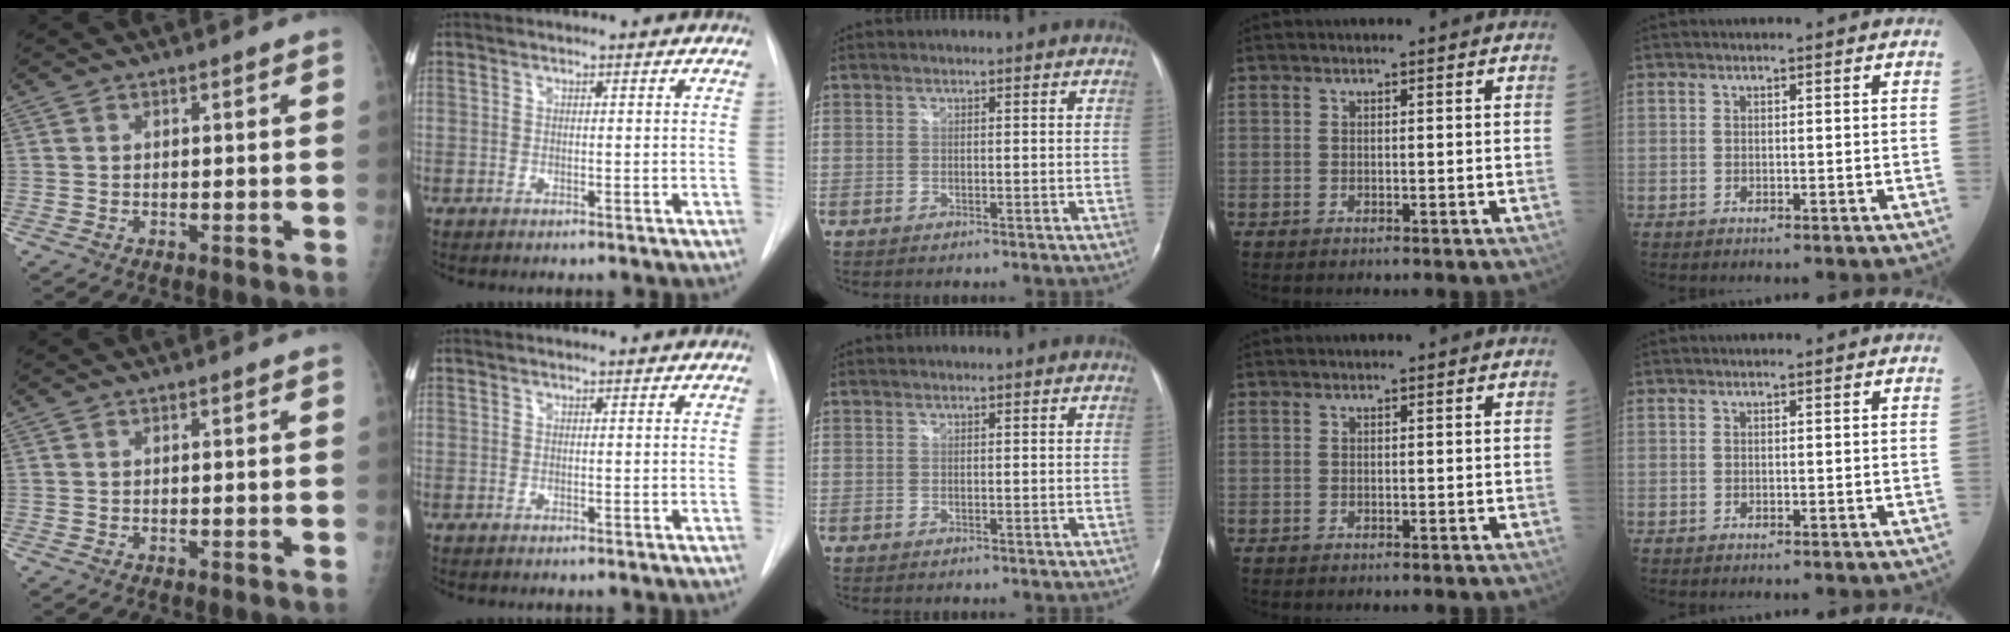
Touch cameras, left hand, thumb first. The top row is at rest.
{}